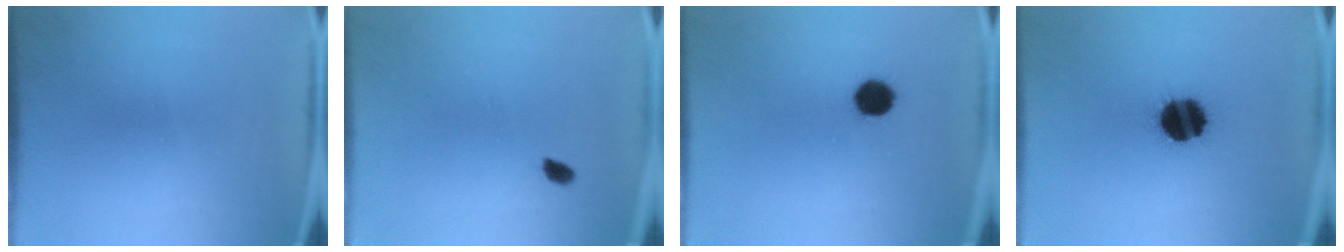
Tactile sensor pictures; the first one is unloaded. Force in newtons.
{"total": 1.5}
{"total": 5.4}
{"total": 15.1}